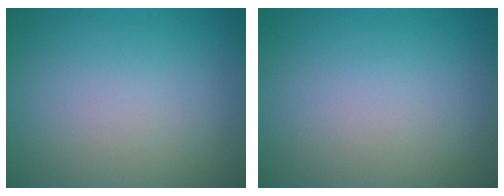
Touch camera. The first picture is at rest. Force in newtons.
{"total": 0.0}